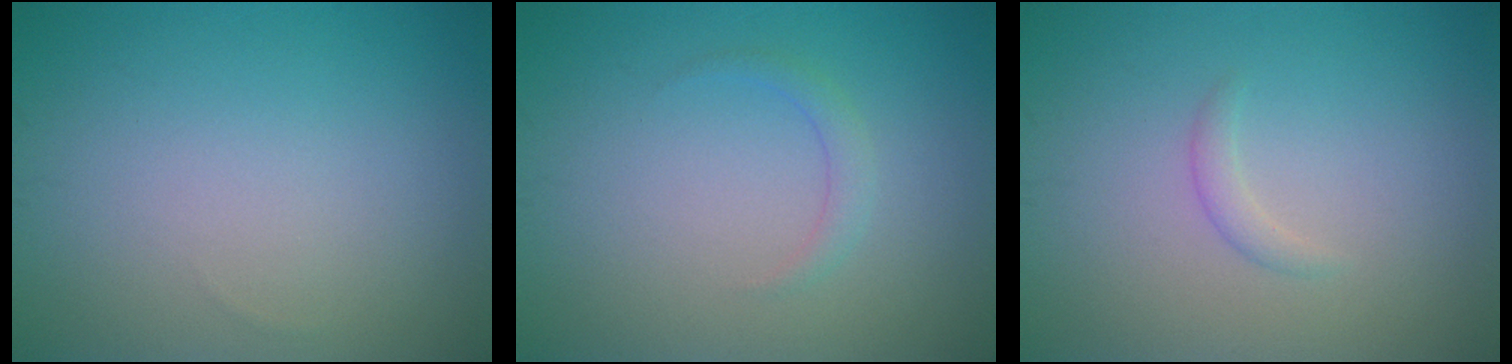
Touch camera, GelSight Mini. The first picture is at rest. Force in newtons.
{"total": 0.8, "press": 0.8, "slide": 0.0}
{"total": 1.0, "press": 1.0, "slide": 0.0}